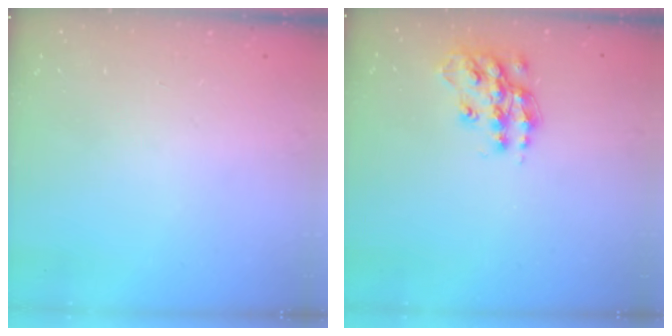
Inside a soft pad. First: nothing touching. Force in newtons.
{"total": 13.4, "press": 13.4, "slide": 0.9}